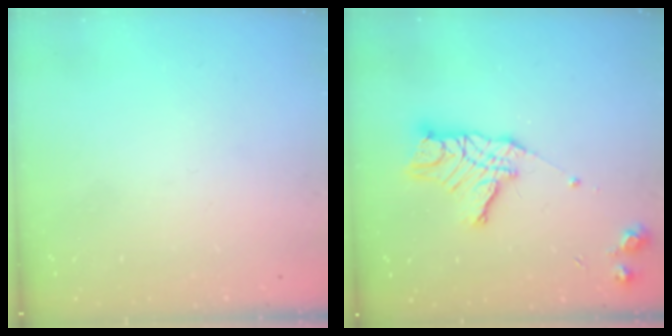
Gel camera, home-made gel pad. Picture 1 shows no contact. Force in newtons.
{"total": 12.5, "press": 12.5, "slide": 1.0}